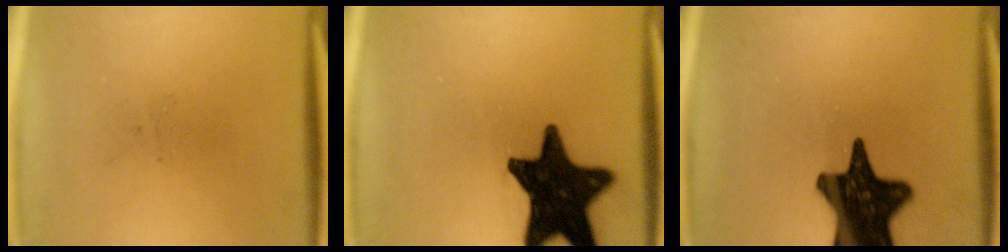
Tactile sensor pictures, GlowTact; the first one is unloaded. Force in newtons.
{"total": 18.6}
{"total": 17.7}